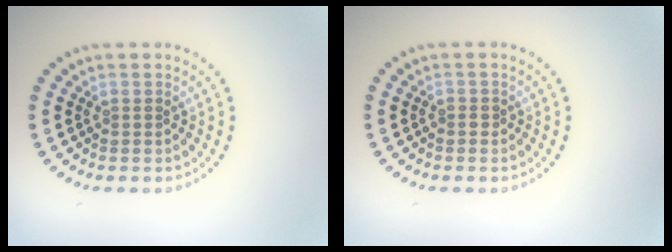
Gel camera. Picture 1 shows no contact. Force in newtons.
{"total": 0.5, "press": 0.3, "slide": 0.4}